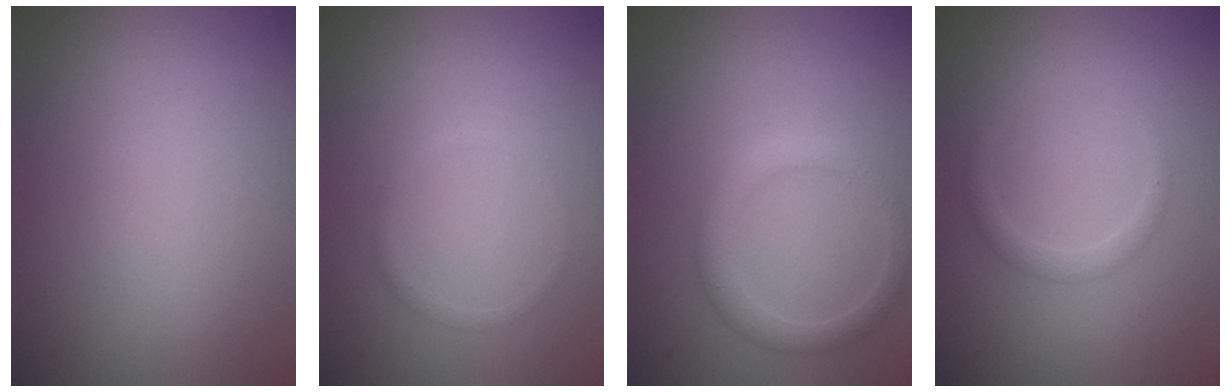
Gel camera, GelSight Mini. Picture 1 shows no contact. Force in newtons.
{"total": 0.7, "press": 0.7, "slide": 0.0}
{"total": 2.4, "press": 2.4, "slide": 0.2}
{"total": 1.2, "press": 1.2, "slide": 0.0}